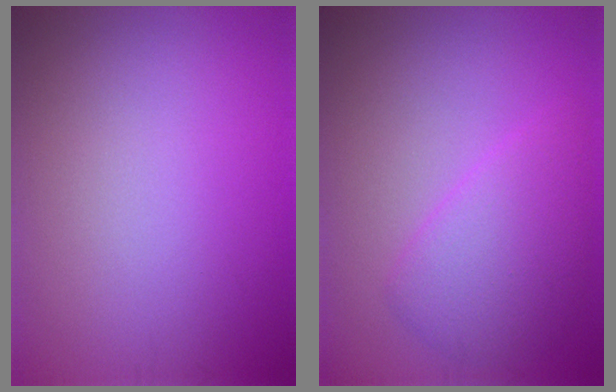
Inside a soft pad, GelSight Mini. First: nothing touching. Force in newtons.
{"total": 4.0, "press": 4.0, "slide": 0.1}